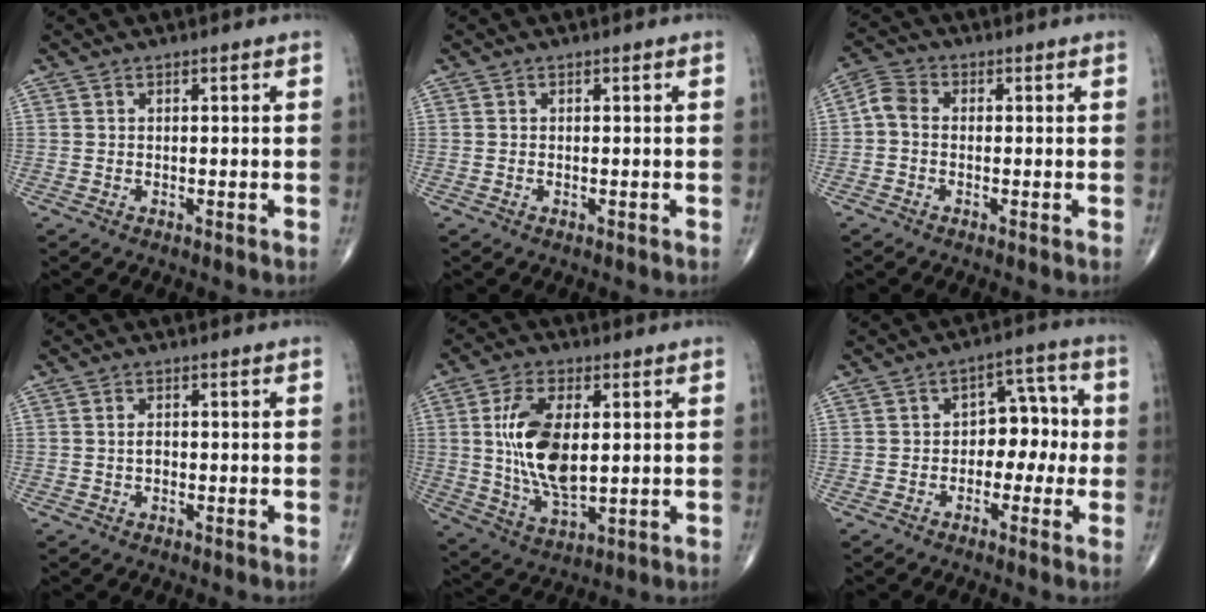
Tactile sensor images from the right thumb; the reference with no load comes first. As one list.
[{"total": 0.0}, {"total": 3.7, "force": [-0.5, 2.7, 2.5], "torque": [-0.047, 0.011, -0.024]}, {"total": 1.4, "force": [-0.2, 0.9, 1.1], "torque": [-0.017, 0.002, -0.003]}, {"total": 14.2, "force": [1.8, 7.1, 12.1], "torque": [-0.230, -0.014, 0.041]}, {"total": 7.7, "force": [-0.8, 5.3, 5.5], "torque": [-0.034, 0.034, -0.024]}]